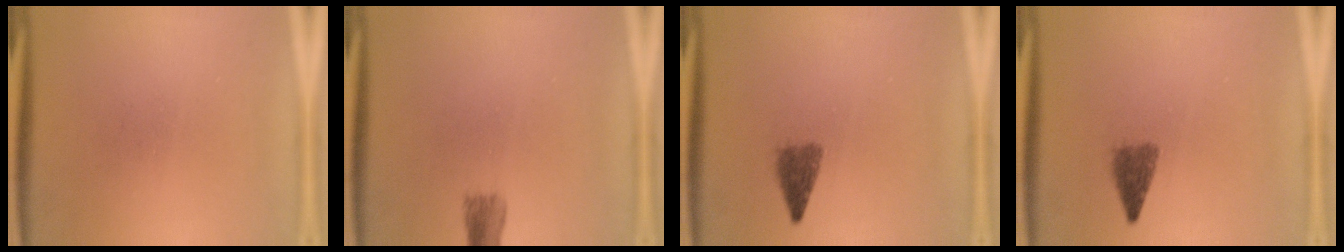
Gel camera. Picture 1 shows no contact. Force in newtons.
{"total": 2.5}
{"total": 2.8}
{"total": 2.8}